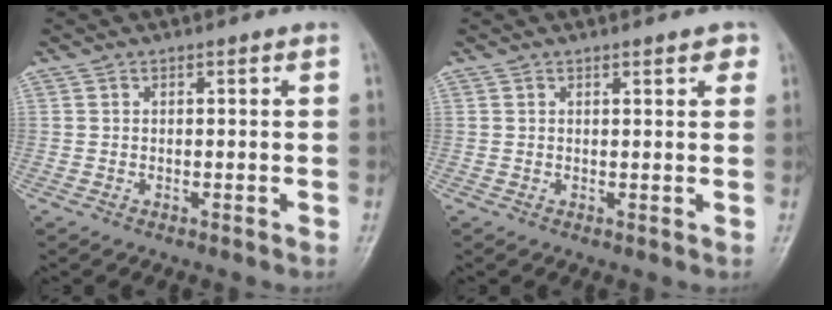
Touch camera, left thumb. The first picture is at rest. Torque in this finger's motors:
{"motor_torque": [-0.13, -0.05, -0.03, 0.21, 0.07]}